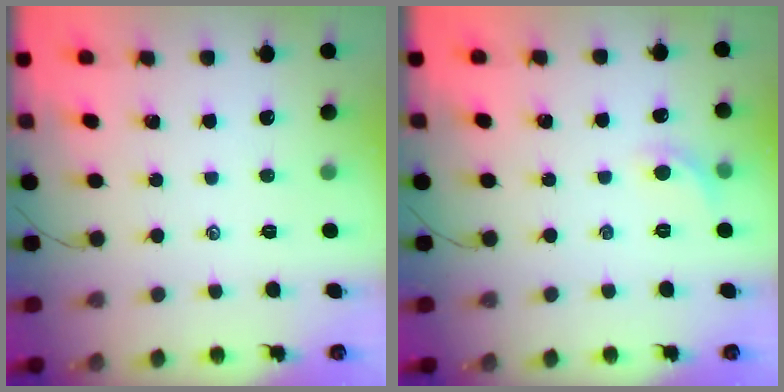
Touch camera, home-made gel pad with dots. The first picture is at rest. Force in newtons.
{"total": 4.8, "press": 4.7, "slide": 1.2}